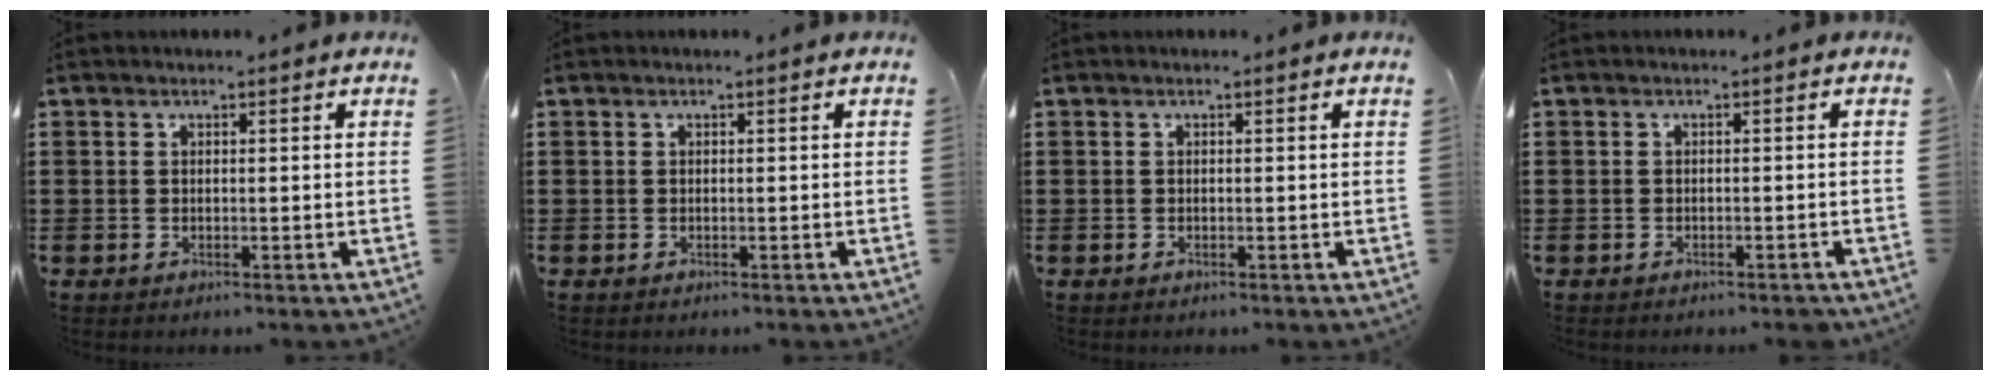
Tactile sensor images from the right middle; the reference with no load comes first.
{"total": 0.0}
{"total": 0.0}
{"total": 1.1, "force": [-1.0, 0.5, 0.1], "torque": [-0.004, 0.003, -0.024]}